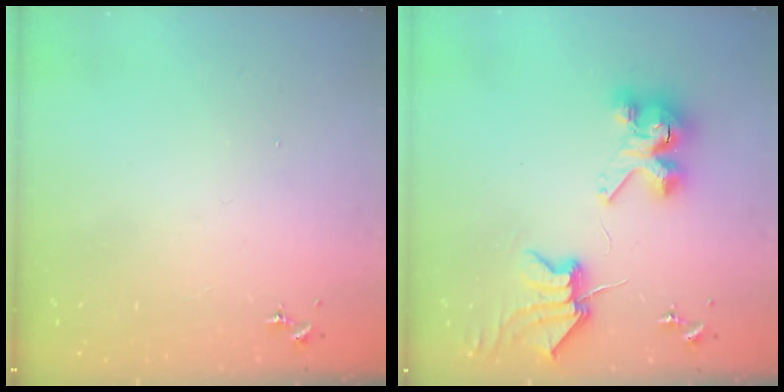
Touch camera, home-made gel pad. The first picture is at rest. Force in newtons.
{"total": 9.7, "press": 9.6, "slide": 1.3}